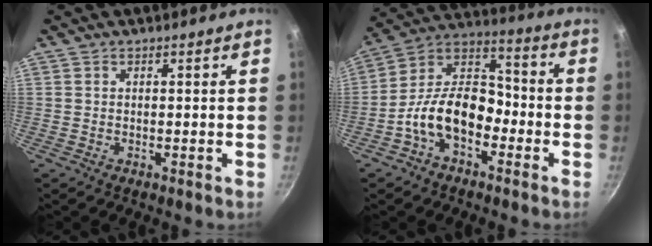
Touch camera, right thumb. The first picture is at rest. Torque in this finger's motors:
{"motor_torque": [0.40, 0.20, 1.15, -0.79, 0.26]}